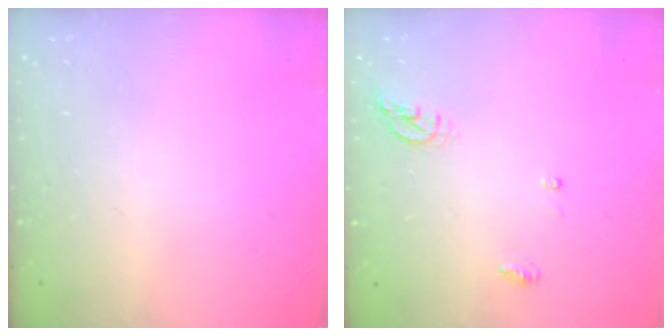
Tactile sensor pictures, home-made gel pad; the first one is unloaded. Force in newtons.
{"total": 4.5, "press": 4.3, "slide": 1.2}